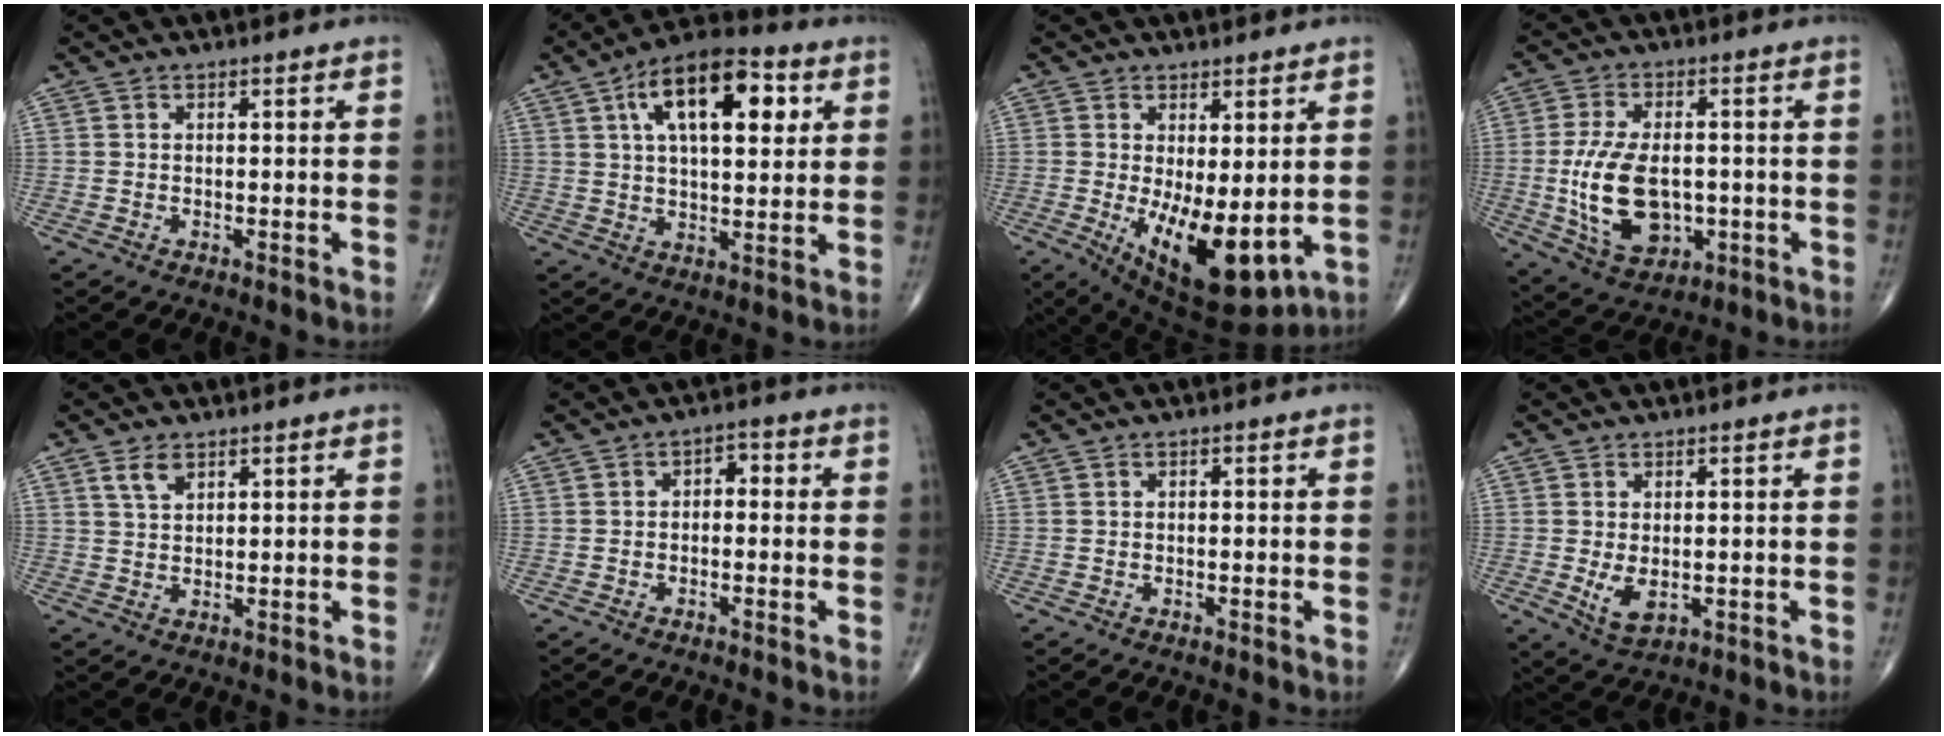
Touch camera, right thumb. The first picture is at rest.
{"total": 16.8, "force": [5.8, 7.8, 13.7], "torque": [-0.194, 0.005, 0.088]}
{"total": 13.0, "force": [-1.7, 5.4, 11.7], "torque": [-0.178, -0.030, -0.005]}
{"total": 14.3, "force": [-1.6, 8.5, 11.4], "torque": [-0.203, -0.004, -0.012]}
{"total": 3.3, "force": [2.0, 1.8, 2.0], "torque": [-0.032, -0.008, 0.043]}
{"total": 2.7, "force": [-0.2, 1.8, 2.0], "torque": [-0.009, 0.015, -0.014]}
{"total": 0.0}
{"total": 4.6, "force": [-0.5, 2.6, 3.8], "torque": [-0.062, -0.012, 0.003]}